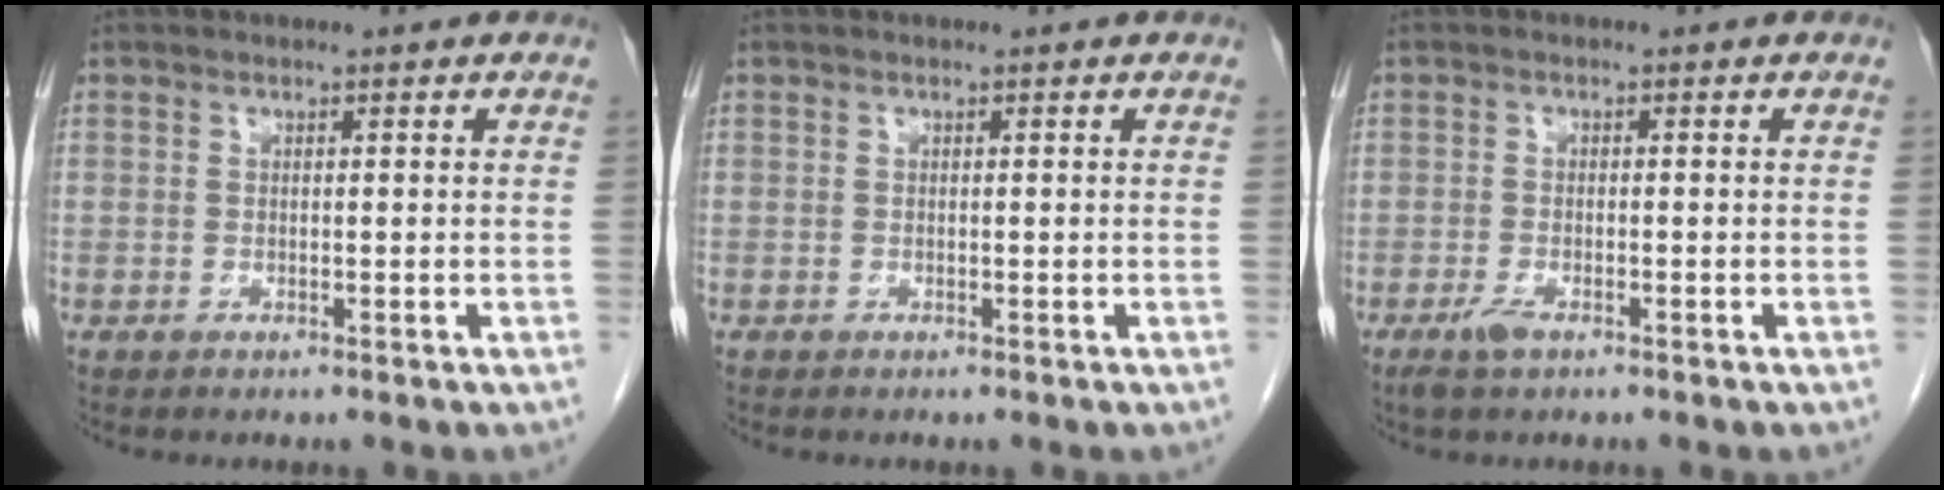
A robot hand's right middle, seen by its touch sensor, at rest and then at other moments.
{"total": 0.0}
{"total": 2.3, "force": [-1.5, 0.7, 1.7], "torque": [-0.040, -0.004, -0.027]}